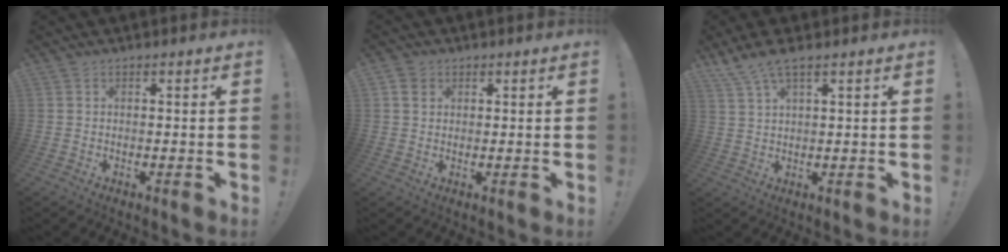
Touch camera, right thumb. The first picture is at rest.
{"total": 3.2, "force": [1.5, 2.7, 1.0], "torque": [-0.014, 0.000, 0.027]}
{"total": 5.4, "force": [4.0, 0.7, 3.5], "torque": [-0.081, -0.013, 0.075]}